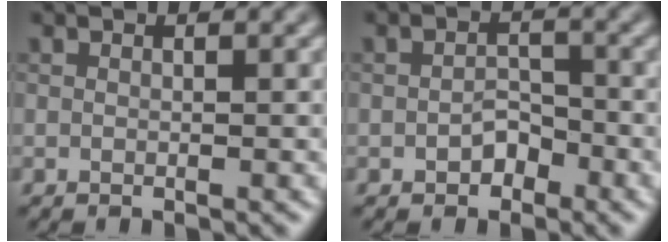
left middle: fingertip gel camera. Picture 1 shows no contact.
{"total": 1.9, "force": [-1.0, 1.3, 1.0], "torque": [-0.014, 0.003, -0.018]}